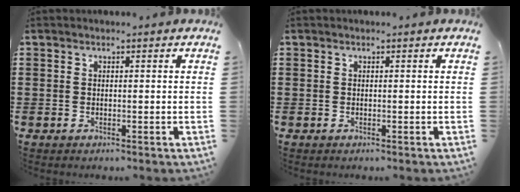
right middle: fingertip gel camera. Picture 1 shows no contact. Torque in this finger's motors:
{"motor_torque": [0.00, 0.00, 0.00, 0.00]}